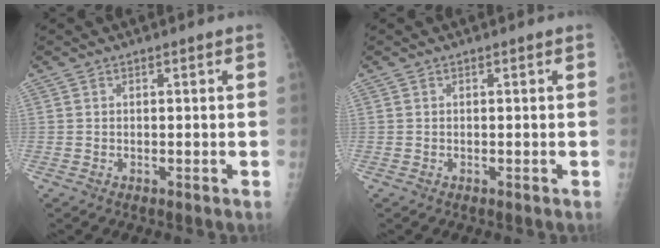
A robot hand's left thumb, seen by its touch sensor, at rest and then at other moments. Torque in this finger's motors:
{"motor_torque": [0.00, 0.00, 0.00, 0.00, 0.00]}